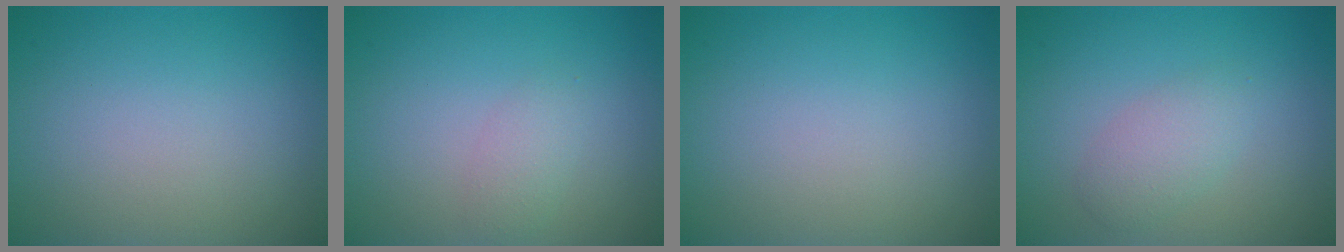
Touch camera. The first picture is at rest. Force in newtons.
{"total": 1.5, "press": 1.5, "slide": 0.1}
{"total": 0.0}
{"total": 2.2, "press": 2.2, "slide": 0.0}